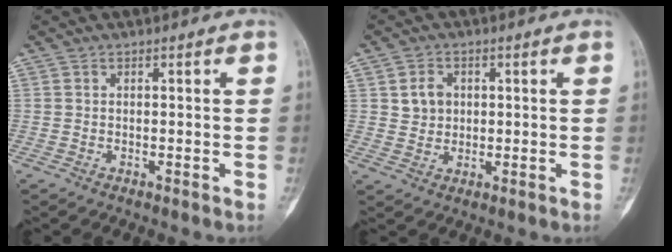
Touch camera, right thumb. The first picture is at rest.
{"total": 4.3, "force": [1.1, 3.7, 1.9], "torque": [-0.012, -0.002, 0.019]}